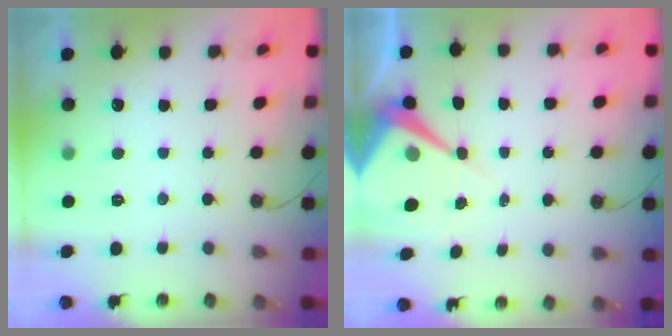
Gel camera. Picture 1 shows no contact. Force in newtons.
{"total": 8.3, "press": 8.2, "slide": 0.6}